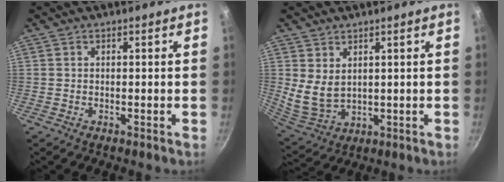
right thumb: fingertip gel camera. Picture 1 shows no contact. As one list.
[{"total": 6.7, "force": [2.4, 4.4, 4.4], "torque": [-0.075, -0.033, 0.061]}]